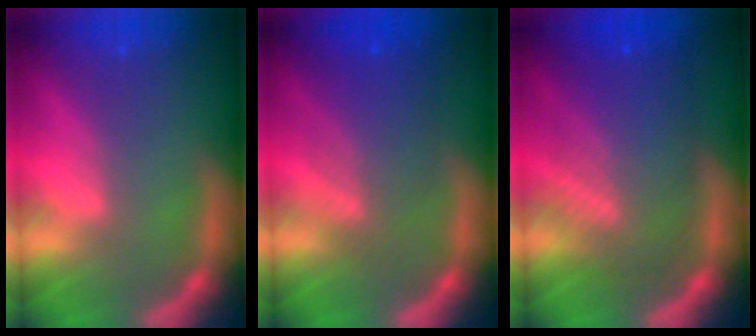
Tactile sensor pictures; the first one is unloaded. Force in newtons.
{"total": 6.0}
{"total": 9.0}